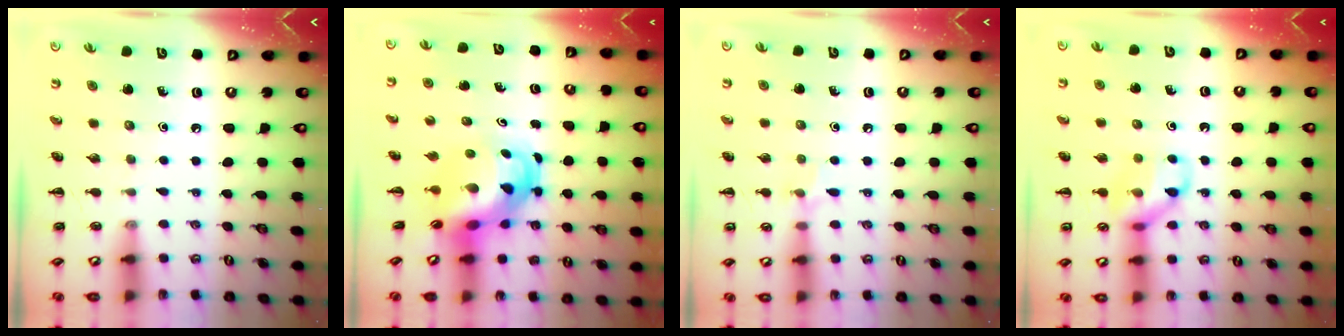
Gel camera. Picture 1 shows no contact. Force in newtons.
{"total": 5.7, "press": 5.4, "slide": 1.9}
{"total": 5.8, "press": 5.5, "slide": 1.9}
{"total": 11.5, "press": 11.4, "slide": 1.6}